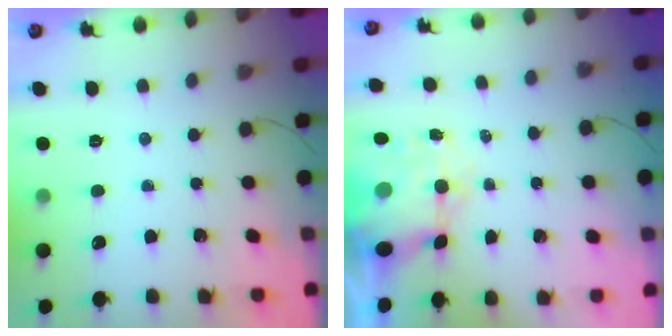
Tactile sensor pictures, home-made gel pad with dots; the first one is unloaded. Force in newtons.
{"total": 8.7, "press": 8.5, "slide": 2.0}